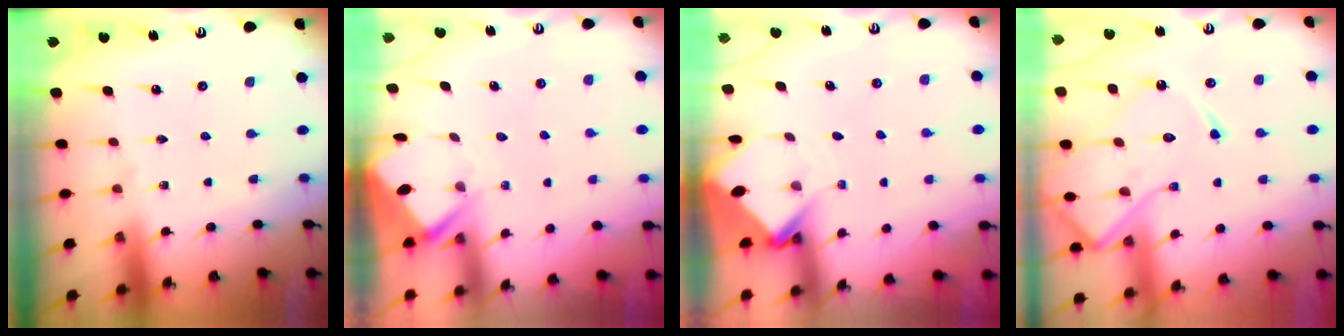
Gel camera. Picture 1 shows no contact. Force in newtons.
{"total": 3.5, "press": 3.4, "slide": 0.3}
{"total": 3.8, "press": 3.8, "slide": 0.2}
{"total": 16.5, "press": 16.5, "slide": 1.7}